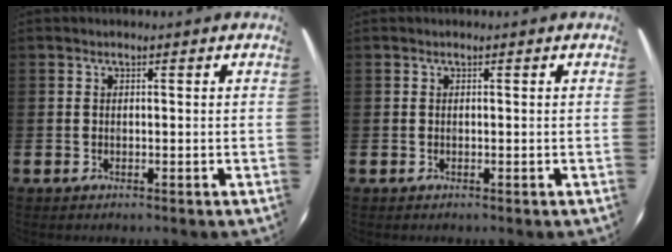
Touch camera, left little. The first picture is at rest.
{"total": 0.0}